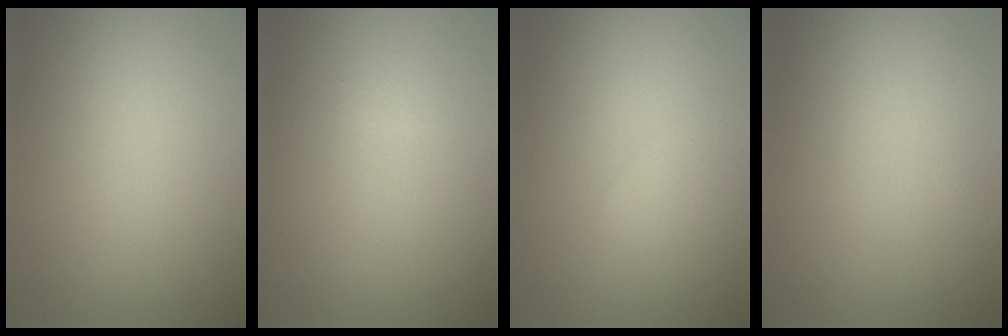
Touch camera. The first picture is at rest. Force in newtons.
{"total": 0.5, "press": 0.5, "slide": 0.1}
{"total": 2.4, "press": 2.4, "slide": 0.1}
{"total": 0.0}